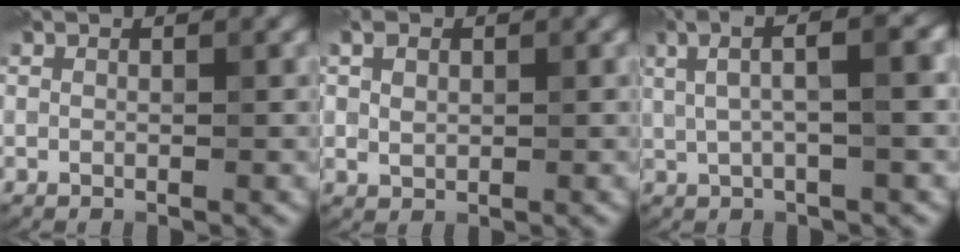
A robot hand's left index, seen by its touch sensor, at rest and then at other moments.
{"total": 2.3, "force": [0.5, 1.7, 1.5], "torque": [-0.032, 0.001, 0.010]}
{"total": 6.1, "force": [1.9, 1.7, 5.5], "torque": [-0.086, 0.019, 0.025]}